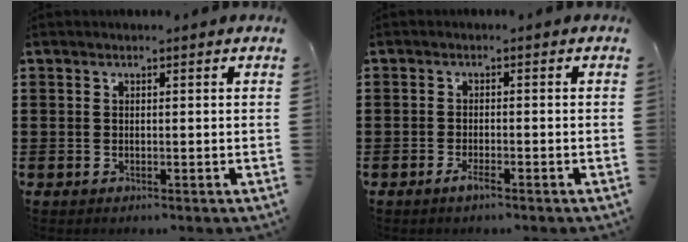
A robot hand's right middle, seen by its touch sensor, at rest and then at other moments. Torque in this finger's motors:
{"motor_torque": [2.14, 0.00, 0.24, 0.05]}